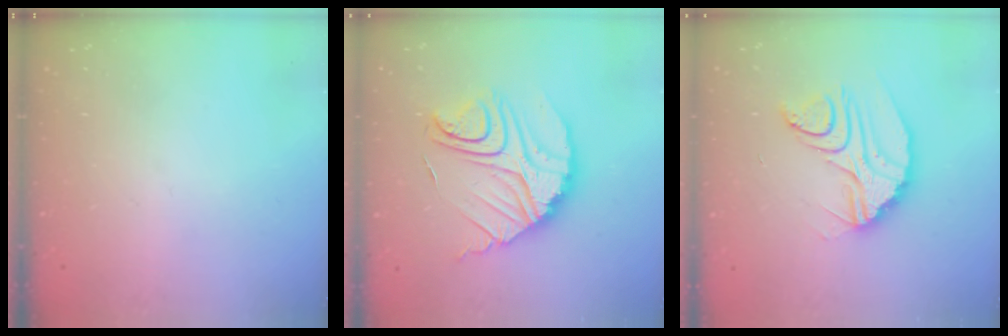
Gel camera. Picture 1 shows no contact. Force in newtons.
{"total": 14.7, "press": 14.7, "slide": 1.1}
{"total": 12.2, "press": 12.1, "slide": 0.9}